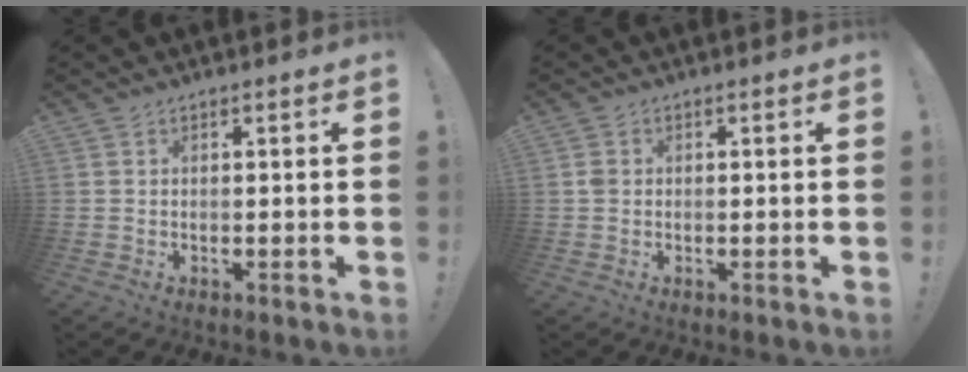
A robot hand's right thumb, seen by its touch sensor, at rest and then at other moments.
{"total": 1.4, "force": [0.2, 1.2, 0.8], "torque": [-0.019, 0.006, 0.005]}